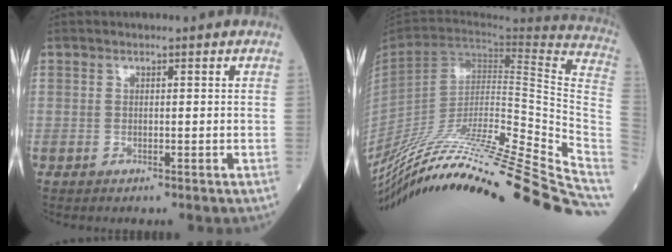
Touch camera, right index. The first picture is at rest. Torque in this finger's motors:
{"motor_torque": [-1.05, -1.09, 0.30, 0.08]}